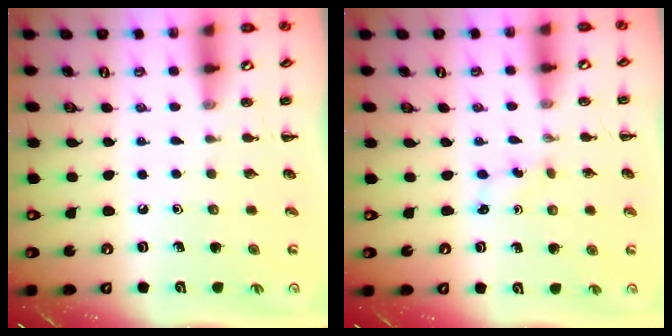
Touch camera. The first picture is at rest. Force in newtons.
{"total": 1.7, "press": 1.5, "slide": 0.6}